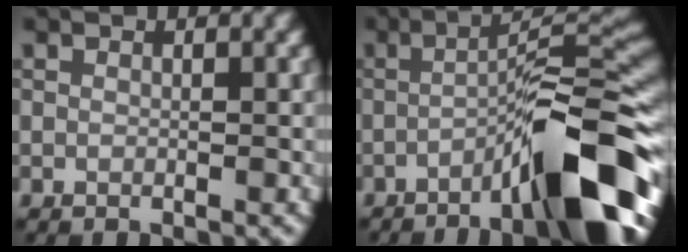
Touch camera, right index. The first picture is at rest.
{"total": 12.4, "force": [-5.6, 2.3, 10.8], "torque": [-0.147, 0.011, -0.091]}